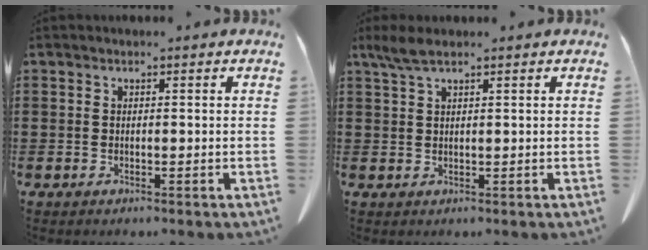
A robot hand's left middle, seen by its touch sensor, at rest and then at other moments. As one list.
[{"total": 2.9, "force": [1.9, 0.5, 2.1], "torque": [-0.045, 0.002, 0.036]}]